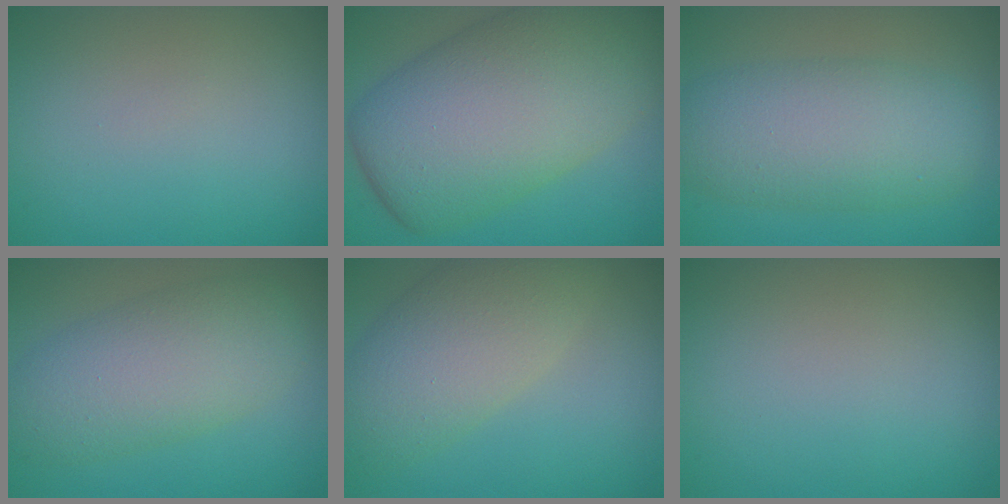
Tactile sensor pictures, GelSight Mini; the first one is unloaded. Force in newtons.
{"total": 13.9, "press": 13.9, "slide": 0.6}
{"total": 7.2, "press": 7.2, "slide": 0.2}
{"total": 6.9, "press": 6.9, "slide": 0.2}
{"total": 6.5, "press": 6.5, "slide": 0.3}
{"total": 0.0}